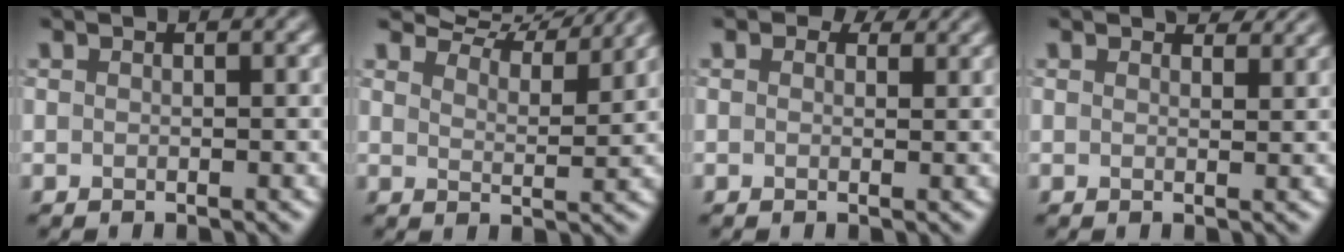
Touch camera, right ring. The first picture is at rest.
{"total": 7.5, "force": [7.0, 1.2, 2.4], "torque": [-0.041, 0.005, 0.086]}
{"total": 2.0, "force": [1.2, 1.1, 1.0], "torque": [-0.017, -0.003, 0.008]}
{"total": 2.1, "force": [1.8, 0.6, 0.7], "torque": [-0.012, -0.002, 0.025]}